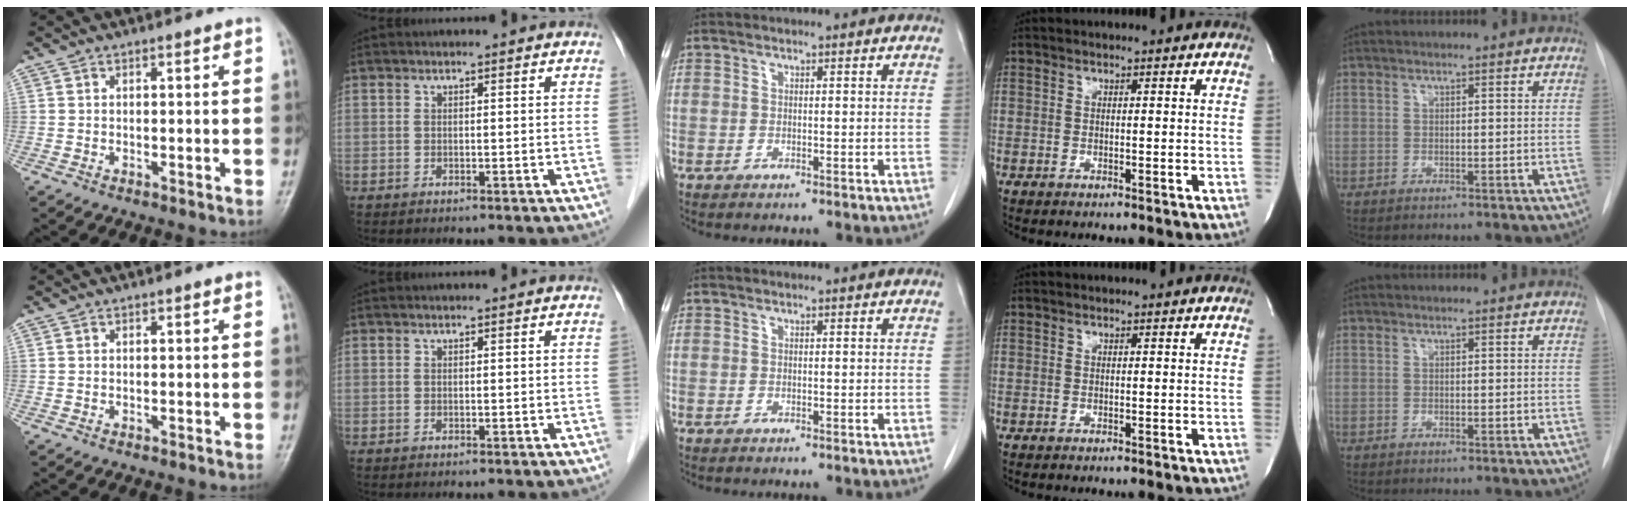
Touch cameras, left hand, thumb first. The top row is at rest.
{}